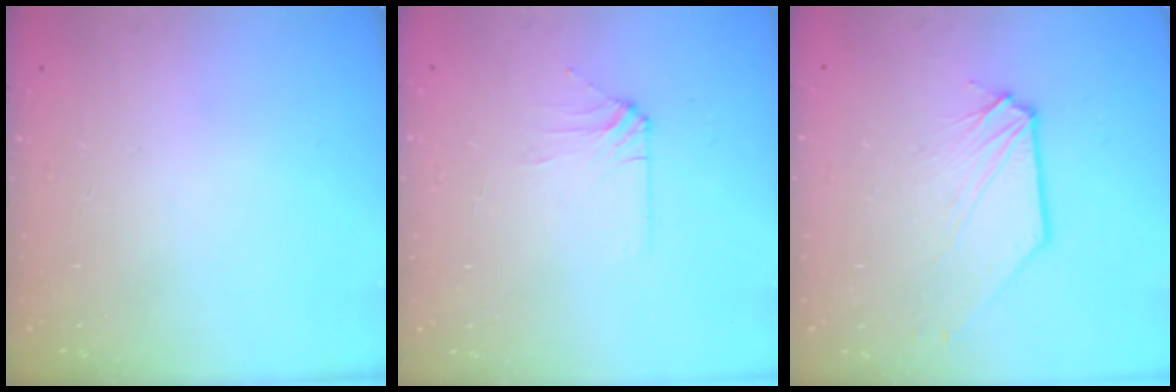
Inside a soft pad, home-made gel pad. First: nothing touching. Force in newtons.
{"total": 3.5, "press": 3.4, "slide": 0.8}
{"total": 1.1, "press": 1.1, "slide": 0.1}